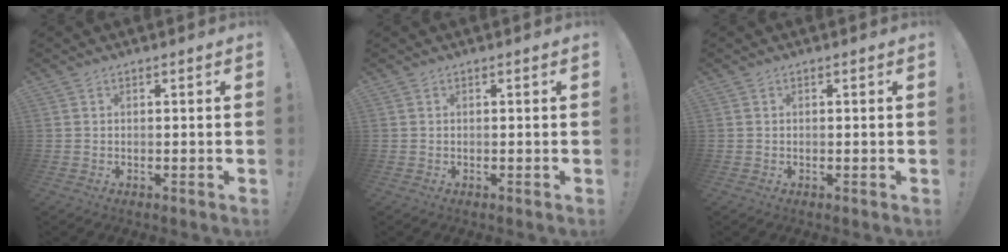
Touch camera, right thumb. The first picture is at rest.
{"total": 0.0}
{"total": 0.0}